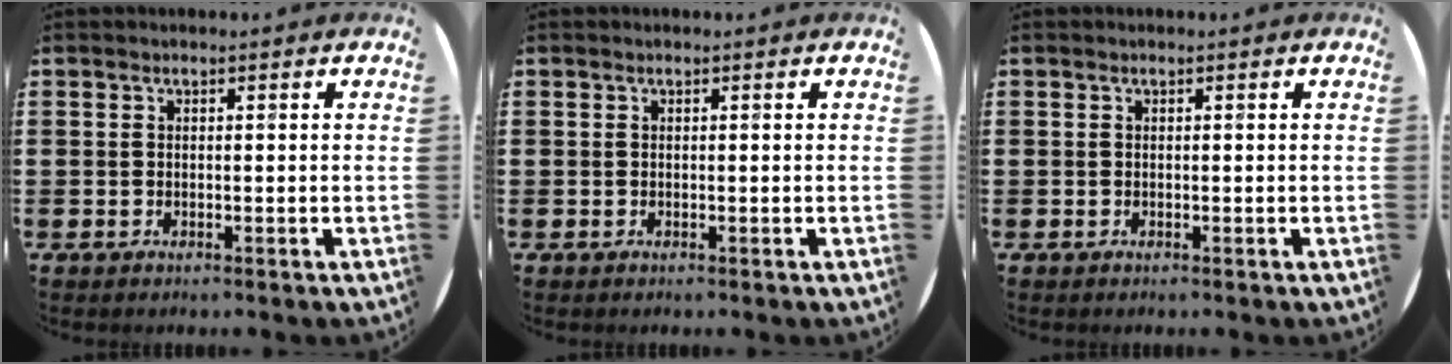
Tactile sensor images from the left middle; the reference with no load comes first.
{"total": 0.0}
{"total": 0.0}